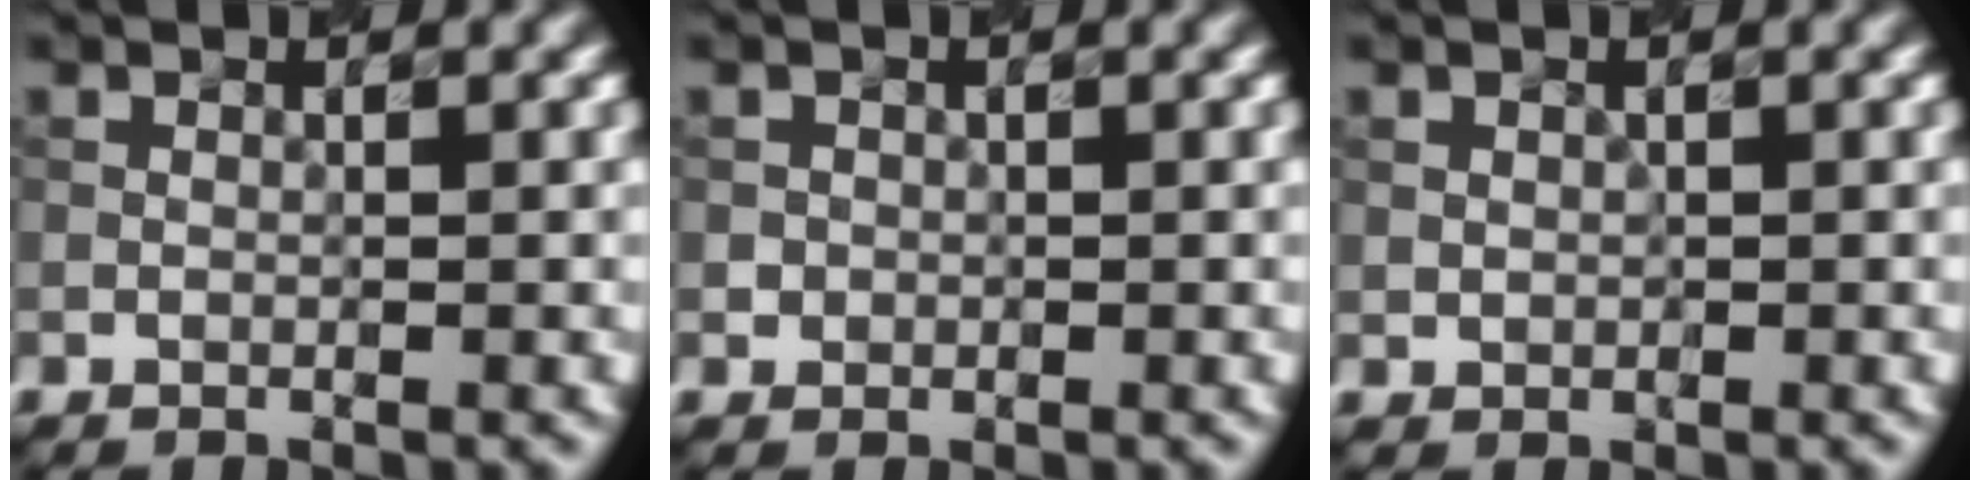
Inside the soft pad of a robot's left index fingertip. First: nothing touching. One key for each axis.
{"total": 0.7, "fx": 0.0, "fy": 0.7, "fz": 0.1, "tx": 0.005, "ty": -0.003, "tz": -0.002}
{"total": 0.6, "fx": 0.2, "fy": 0.6, "fz": 0.1, "tx": -0.002, "ty": -0.003, "tz": 0.006}